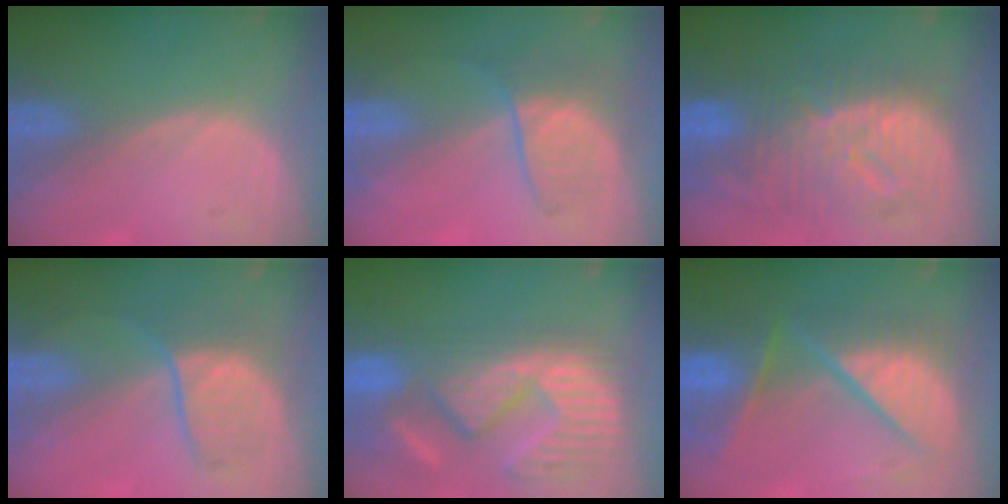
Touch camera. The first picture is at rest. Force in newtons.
{"total": 6.7, "press": 6.1, "slide": 2.7}
{"total": 12.1, "press": 12.0, "slide": 1.2}
{"total": 6.6, "press": 6.5, "slide": 1.3}
{"total": 13.7, "press": 12.2, "slide": 6.2}
{"total": 10.4, "press": 10.3, "slide": 1.2}